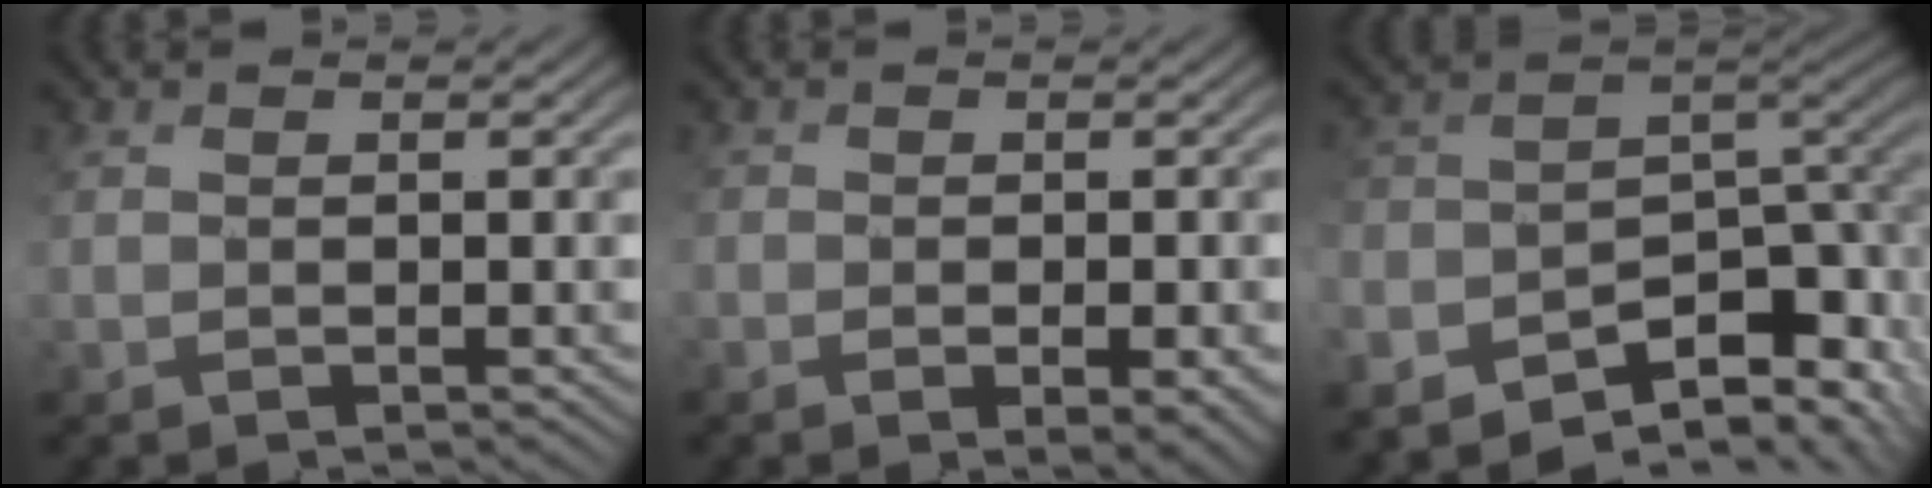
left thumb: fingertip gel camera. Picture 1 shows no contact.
{"total": 4.7, "force": [-1.9, 2.9, 3.3], "torque": [-0.048, -0.018, -0.023]}
{"total": 13.4, "force": [-10.2, 5.4, 6.9], "torque": [-0.143, -0.019, -0.157]}